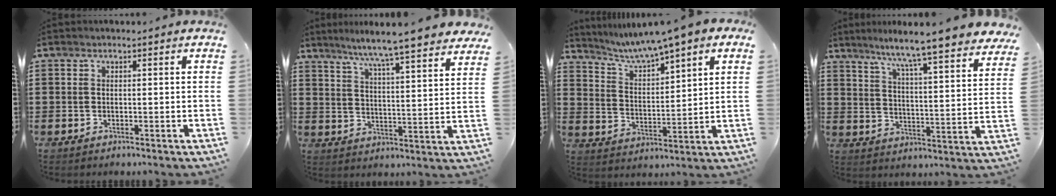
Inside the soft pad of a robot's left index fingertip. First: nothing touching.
{"total": 6.7, "force": [6.0, -1.1, 2.7], "torque": [-0.077, -0.046, 0.098]}
{"total": 5.5, "force": [4.8, -0.4, 2.6], "torque": [-0.072, -0.031, 0.075]}
{"total": 7.3, "force": [6.5, -1.0, 3.1], "torque": [-0.080, -0.057, 0.102]}